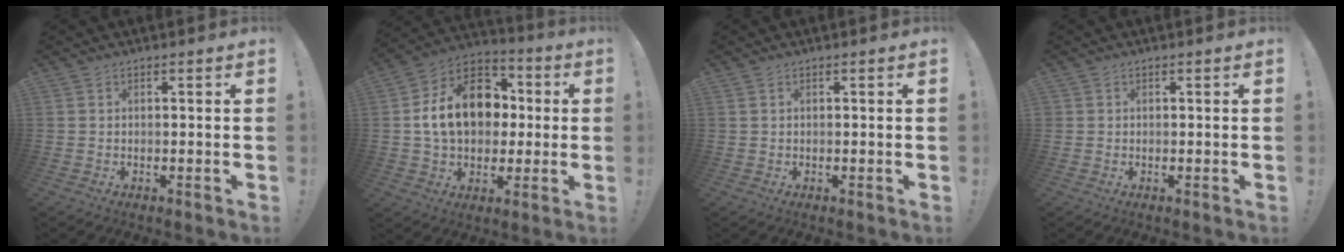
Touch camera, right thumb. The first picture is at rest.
{"total": 19.2, "force": [2.4, 14.1, 12.8], "torque": [-0.199, 0.016, 0.051]}
{"total": 0.0}
{"total": 0.7, "force": [0.2, 0.7, 0.0], "torque": [-0.005, 0.004, 0.005]}